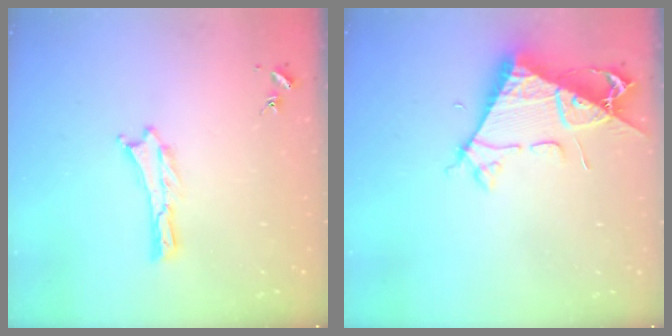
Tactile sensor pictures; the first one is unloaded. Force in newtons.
{"total": 7.7, "press": 7.7, "slide": 0.8}